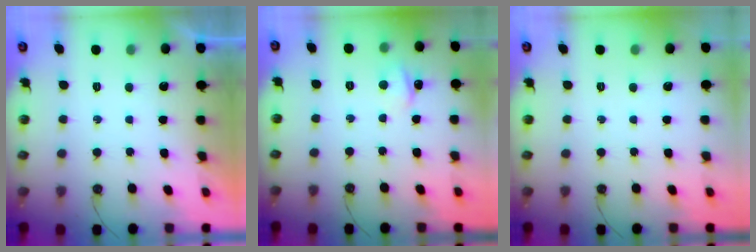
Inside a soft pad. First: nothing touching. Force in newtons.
{"total": 2.9, "press": 2.8, "slide": 0.3}
{"total": 0.0}